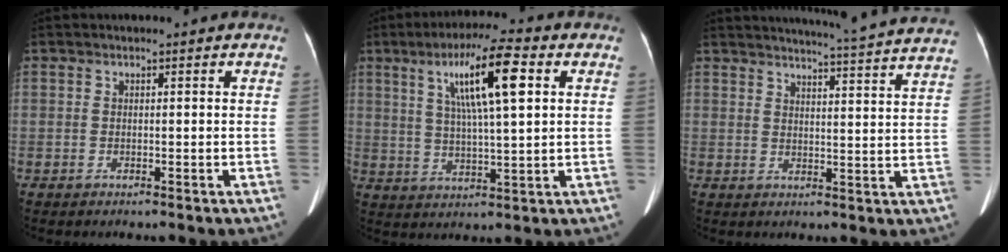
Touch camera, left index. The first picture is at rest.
{"total": 11.7, "force": [4.1, 1.2, 10.9], "torque": [-0.193, 0.018, 0.070]}
{"total": 20.0, "force": [18.9, -1.2, 6.5], "torque": [-0.103, -0.060, 0.219]}